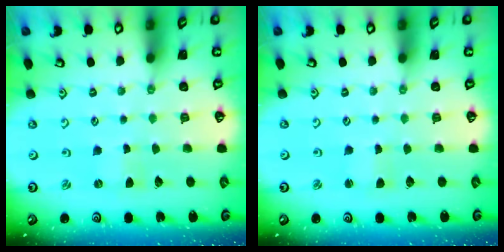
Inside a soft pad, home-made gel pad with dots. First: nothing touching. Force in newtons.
{"total": 1.6, "press": 1.6, "slide": 0.3}